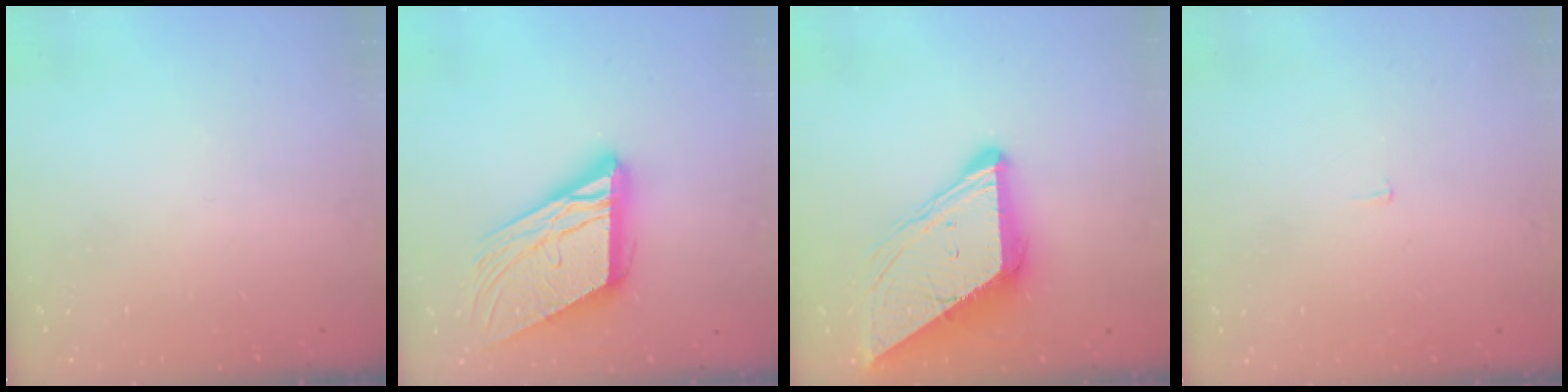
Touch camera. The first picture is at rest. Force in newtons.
{"total": 18.2, "press": 18.0, "slide": 2.7}
{"total": 10.9, "press": 10.8, "slide": 1.0}
{"total": 2.2, "press": 2.2, "slide": 0.1}